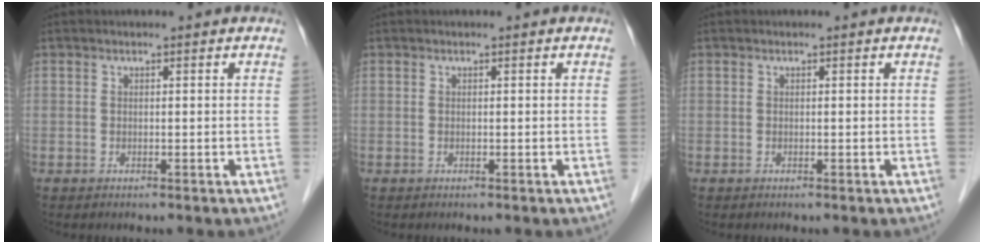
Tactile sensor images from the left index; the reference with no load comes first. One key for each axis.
{"total": 0.0}
{"total": 0.0}